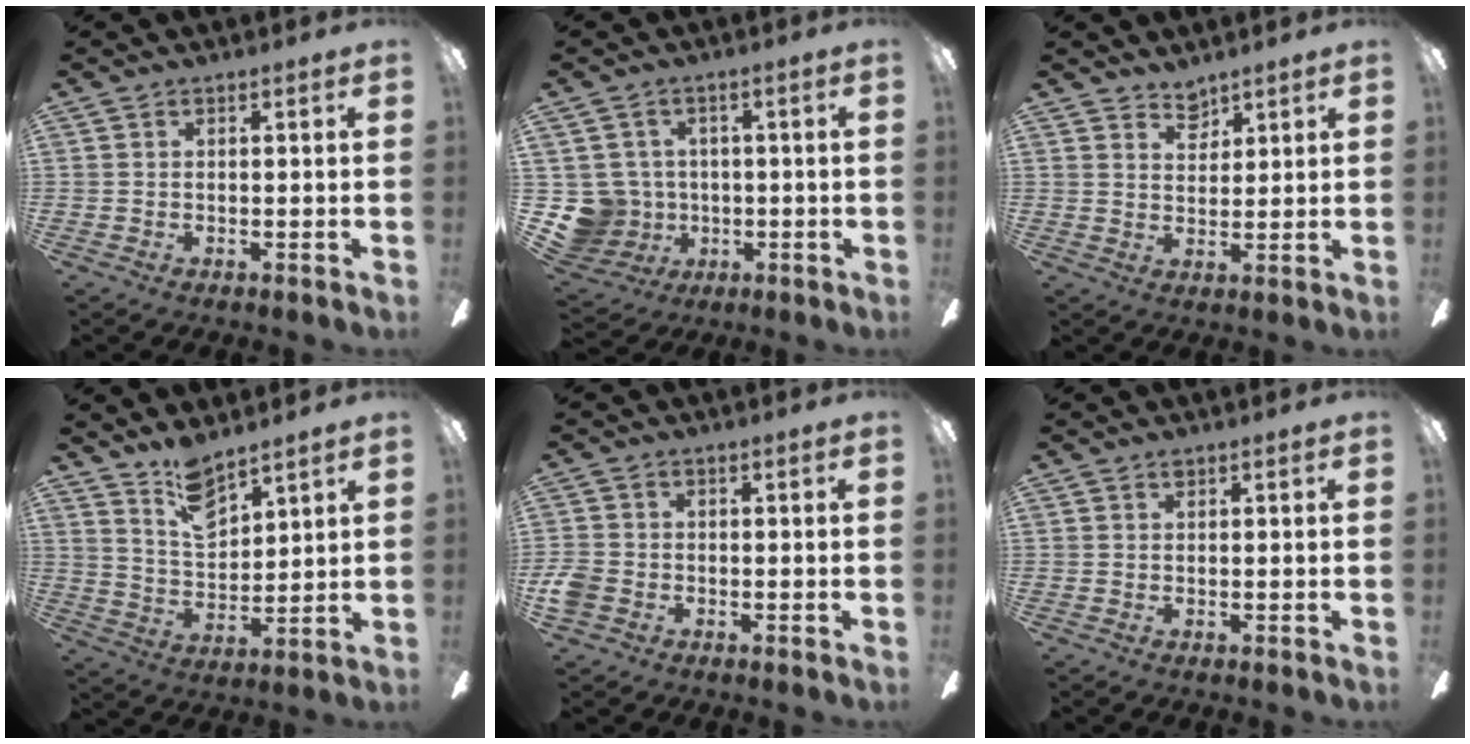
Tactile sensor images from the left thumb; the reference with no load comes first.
{"total": 8.5, "force": [-0.3, 8.4, 1.4], "torque": [-0.074, 0.002, 0.002]}
{"total": 4.3, "force": [3.8, 1.8, 0.8], "torque": [-0.008, -0.021, 0.069]}
{"total": 9.2, "force": [7.5, 3.7, 3.9], "torque": [-0.077, -0.038, 0.137]}
{"total": 4.1, "force": [-1.6, 3.2, 2.0], "torque": [-0.041, 0.009, -0.029]}
{"total": 0.6, "force": [0.5, 0.3, 0.2], "torque": [-0.006, 0.003, 0.008]}